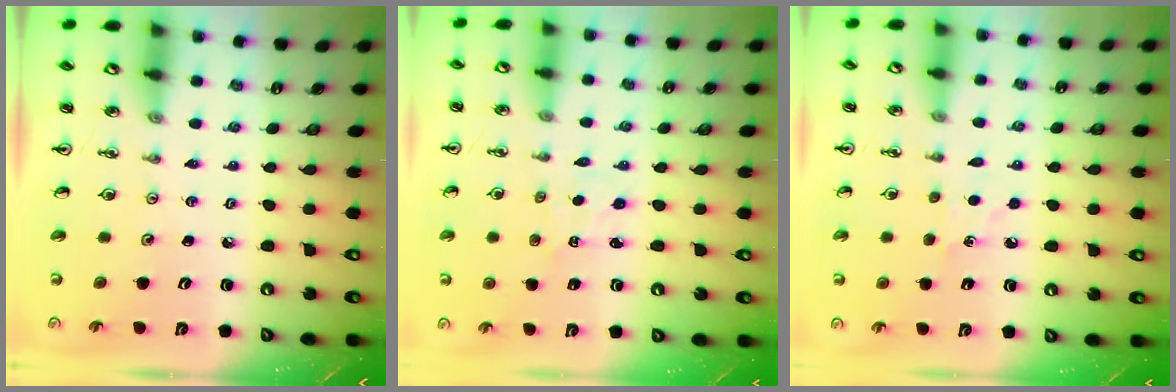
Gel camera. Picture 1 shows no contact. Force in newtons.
{"total": 1.8, "press": 1.7, "slide": 0.3}
{"total": 5.1, "press": 5.0, "slide": 0.8}